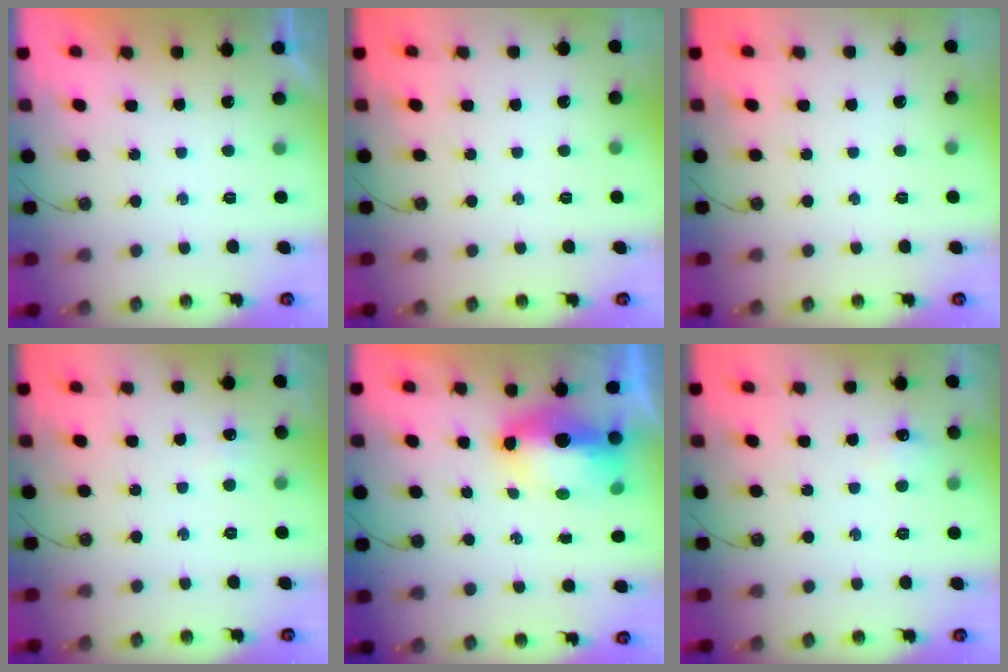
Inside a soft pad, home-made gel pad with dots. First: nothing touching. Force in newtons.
{"total": 0.0}
{"total": 0.0}
{"total": 3.8, "press": 3.7, "slide": 0.5}
{"total": 9.5, "press": 9.4, "slide": 1.5}
{"total": 5.3, "press": 5.3, "slide": 0.7}